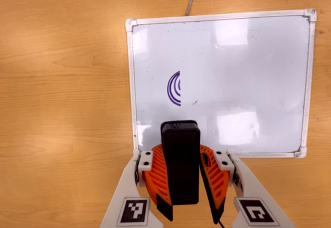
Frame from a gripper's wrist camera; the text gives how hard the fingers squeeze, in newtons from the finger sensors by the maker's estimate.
{"total": 12.0, "left": 10.4, "right": 13.6}